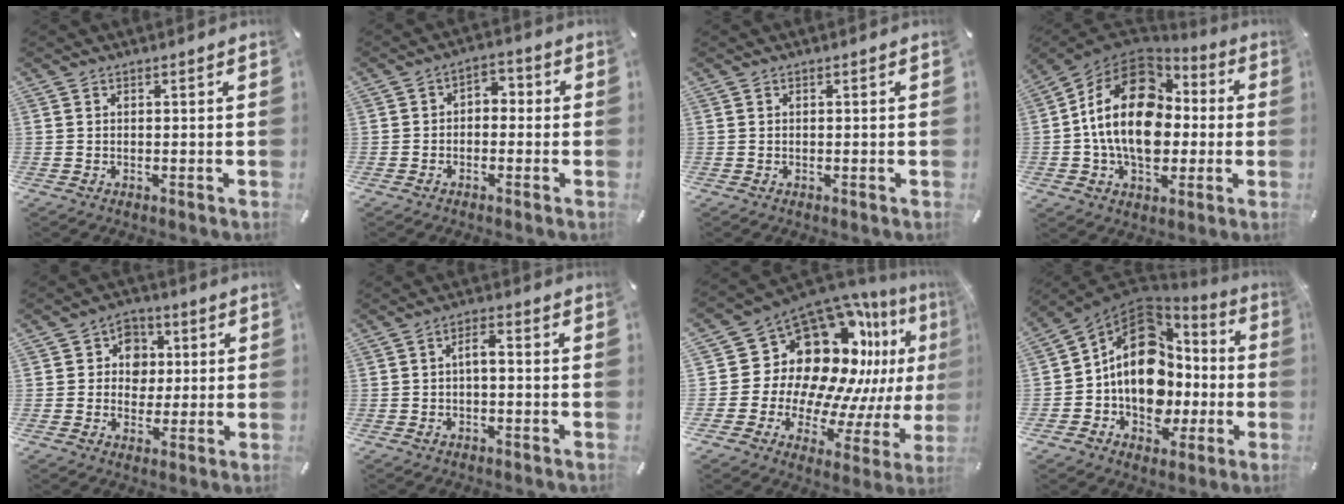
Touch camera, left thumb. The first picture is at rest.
{"total": 3.6, "force": [-2.2, 2.4, 1.5], "torque": [-0.026, 0.020, -0.043]}
{"total": 0.0}
{"total": 20.8, "force": [0.4, 15.0, 14.4], "torque": [-0.278, 0.009, 0.005]}
{"total": 7.5, "force": [0.7, 7.0, 2.8], "torque": [-0.033, 0.004, 0.008]}
{"total": 3.4, "force": [-0.8, 1.3, 3.1], "torque": [-0.055, 0.012, -0.017]}
{"total": 21.2, "force": [9.2, 14.8, 12.1], "torque": [-0.192, -0.114, 0.188]}
{"total": 17.8, "force": [-0.6, 14.1, 10.7], "torque": [-0.176, -0.005, -0.005]}